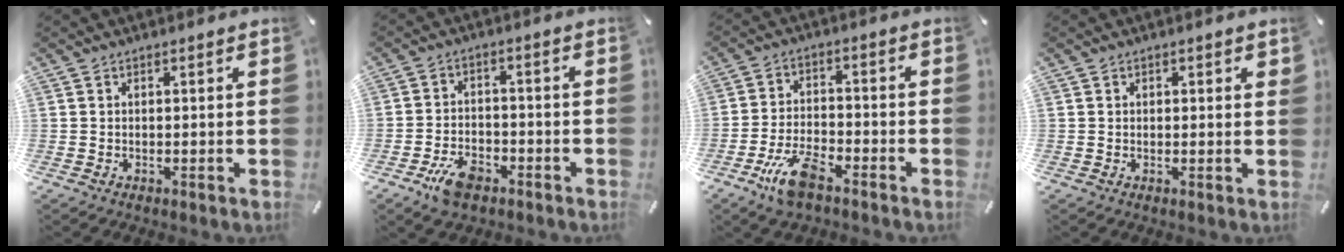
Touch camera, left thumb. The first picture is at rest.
{"total": 7.6, "force": [-4.4, 4.5, 4.2], "torque": [-0.087, 0.022, -0.081]}
{"total": 9.4, "force": [-6.0, 3.6, 6.3], "torque": [-0.138, 0.018, -0.113]}
{"total": 0.8, "force": [0.3, 0.6, 0.4], "torque": [0.001, 0.001, 0.003]}